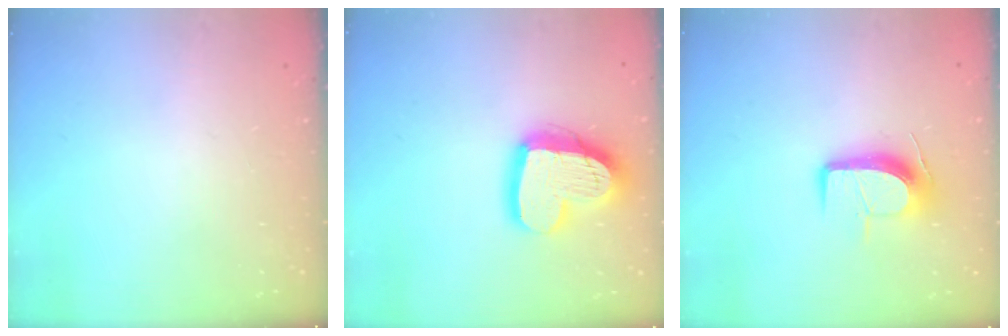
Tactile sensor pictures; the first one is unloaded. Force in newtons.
{"total": 17.4, "press": 17.3, "slide": 1.5}
{"total": 11.1, "press": 11.1, "slide": 0.5}